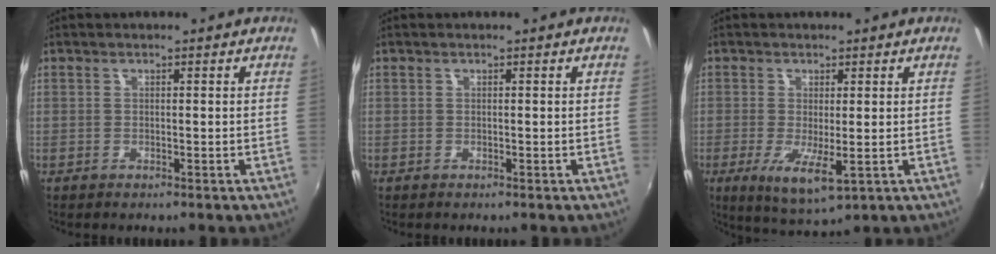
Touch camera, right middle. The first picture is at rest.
{"total": 0.0}
{"total": 6.8, "force": [-1.6, 1.9, 6.4], "torque": [-0.125, -0.025, -0.022]}